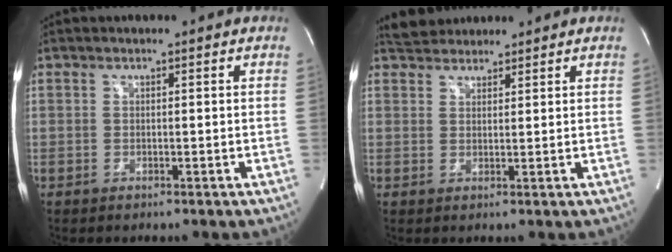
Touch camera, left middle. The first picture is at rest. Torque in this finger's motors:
{"motor_torque": [0.04, -0.04, -0.06, 0.01]}